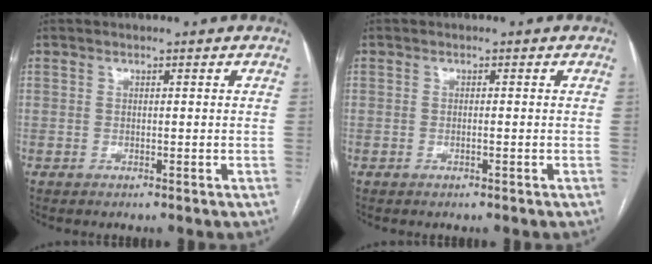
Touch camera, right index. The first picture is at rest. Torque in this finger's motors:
{"motor_torque": [-0.25, 0.20, -0.03, 0.00]}